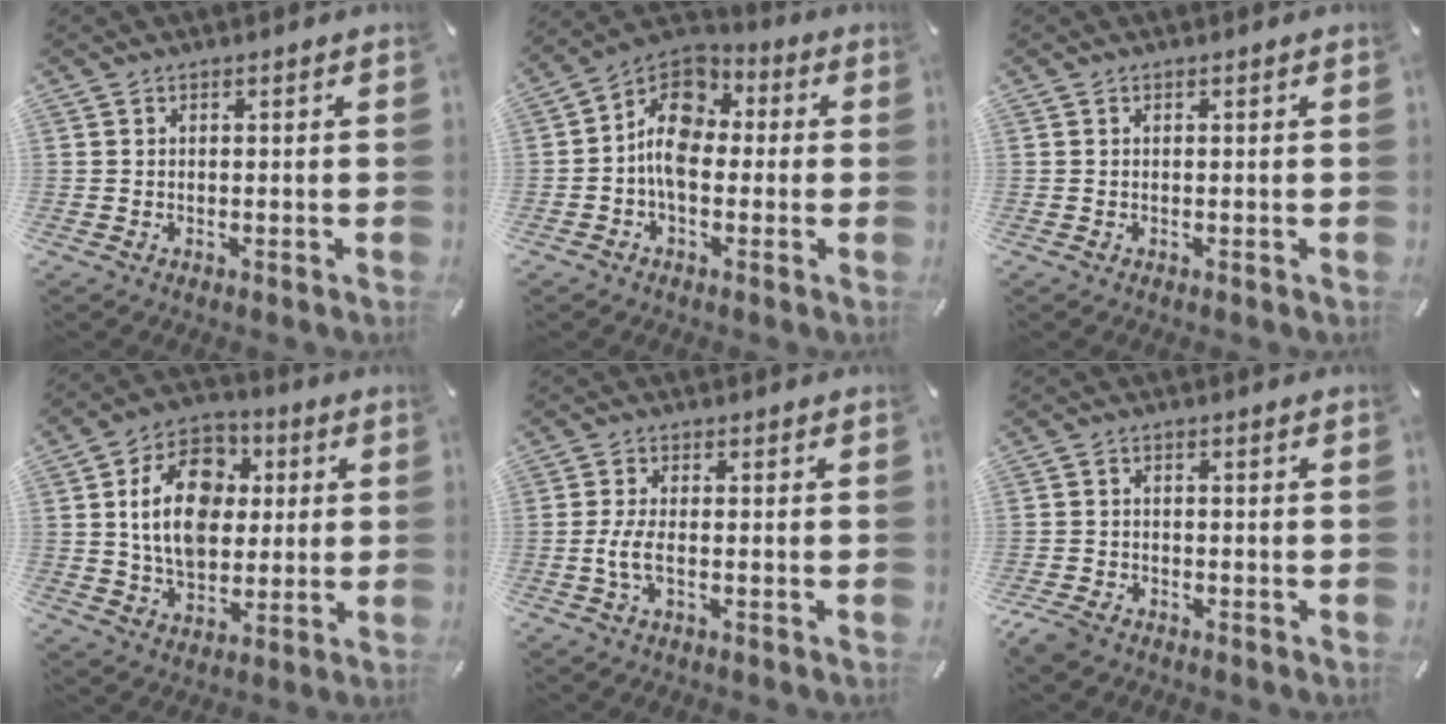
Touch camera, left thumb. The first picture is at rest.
{"total": 10.9, "force": [-0.8, 7.8, 7.5], "torque": [-0.141, 0.009, -0.016]}
{"total": 0.0}
{"total": 16.1, "force": [2.0, 12.2, 10.2], "torque": [-0.191, 0.012, 0.034]}
{"total": 4.3, "force": [-0.8, 1.5, 4.0], "torque": [-0.091, -0.006, -0.020]}
{"total": 3.3, "force": [-2.5, 1.9, 1.0], "torque": [-0.034, 0.009, -0.054]}